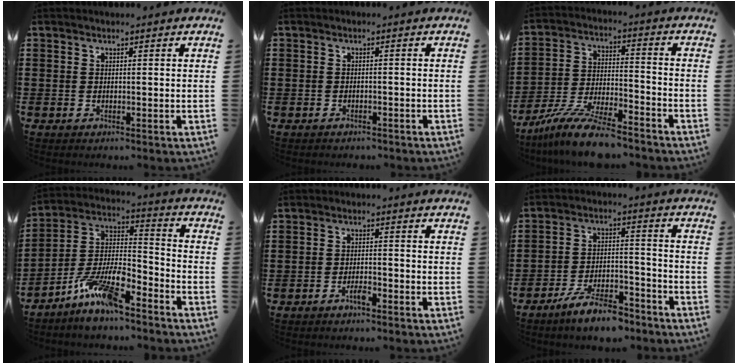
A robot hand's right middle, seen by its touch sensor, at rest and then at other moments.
{"total": 1.0, "force": [-0.9, 0.5, -0.1], "torque": [0.000, 0.003, -0.020]}
{"total": 10.5, "force": [-9.1, 1.2, 5.0], "torque": [-0.097, 0.018, -0.176]}
{"total": 10.9, "force": [-8.1, 2.7, 6.8], "torque": [-0.148, 0.012, -0.161]}
{"total": 2.4, "force": [-1.8, 0.5, 1.5], "torque": [-0.029, 0.003, -0.033]}
{"total": 8.3, "force": [-7.1, 1.6, 4.0], "torque": [-0.074, 0.015, -0.134]}